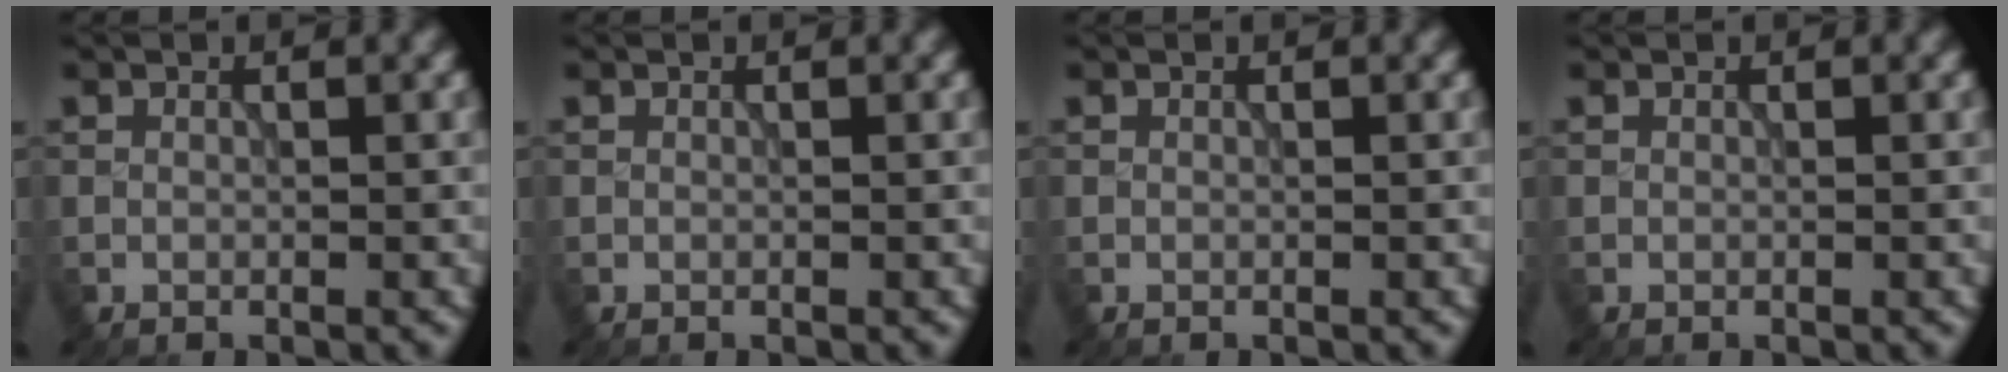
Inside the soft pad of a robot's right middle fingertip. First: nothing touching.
{"total": 0.0}
{"total": 0.0}
{"total": 0.0}